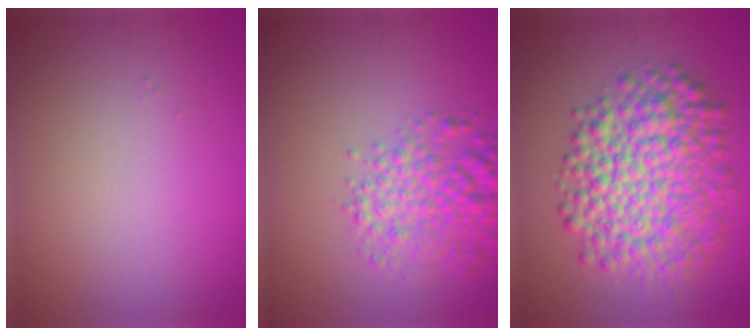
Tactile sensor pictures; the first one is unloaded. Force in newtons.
{"total": 4.6, "press": 4.6, "slide": 0.2}
{"total": 9.3, "press": 9.3, "slide": 0.1}